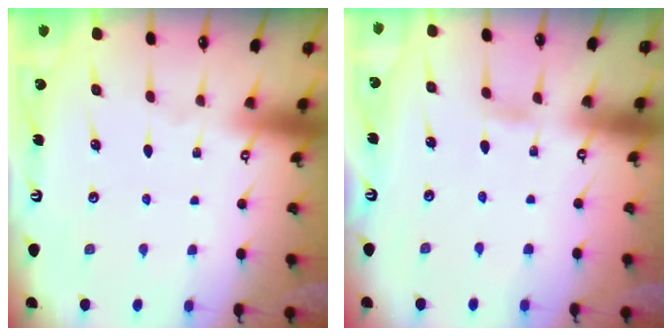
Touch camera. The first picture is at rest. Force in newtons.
{"total": 2.0, "press": 2.0, "slide": 0.2}